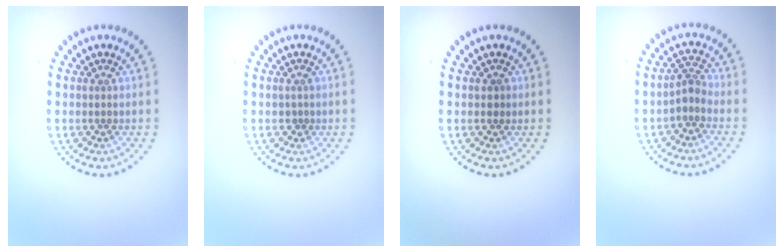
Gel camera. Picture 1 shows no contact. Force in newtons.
{"total": 0.6, "press": 0.6, "slide": 0.3}
{"total": 0.7, "press": 0.7, "slide": 0.2}
{"total": 2.1, "press": 1.6, "slide": 1.4}